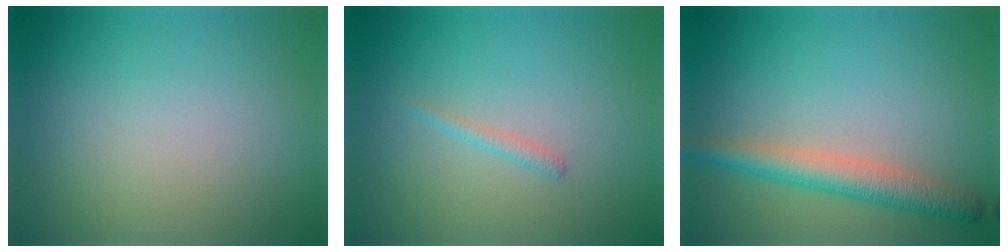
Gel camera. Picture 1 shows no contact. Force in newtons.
{"total": 0.8, "press": 0.8, "slide": 0.1}
{"total": 3.8, "press": 3.8, "slide": 0.3}